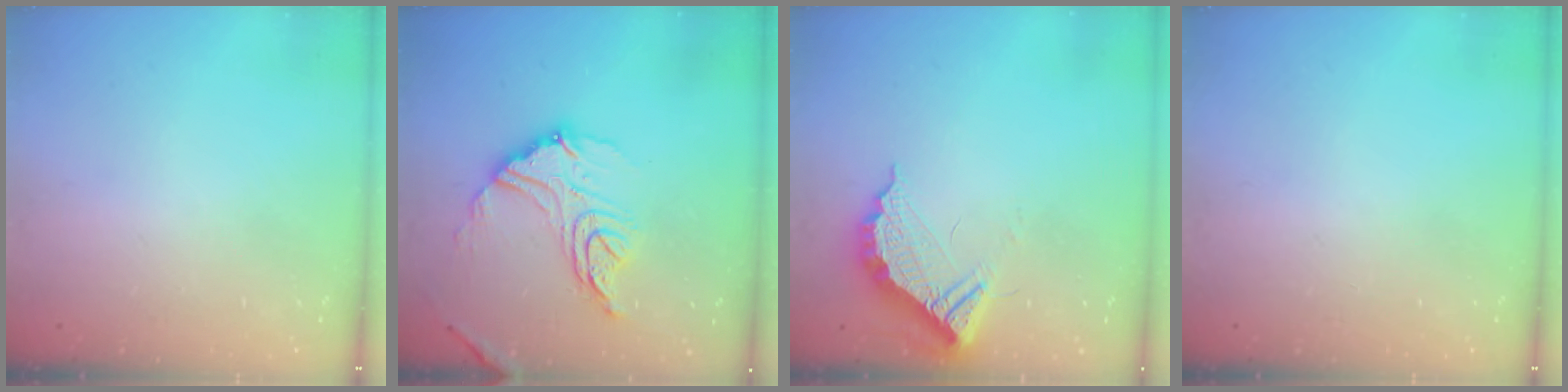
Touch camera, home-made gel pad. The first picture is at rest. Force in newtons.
{"total": 16.5, "press": 16.4, "slide": 1.6}
{"total": 11.2, "press": 11.2, "slide": 0.9}
{"total": 0.0}